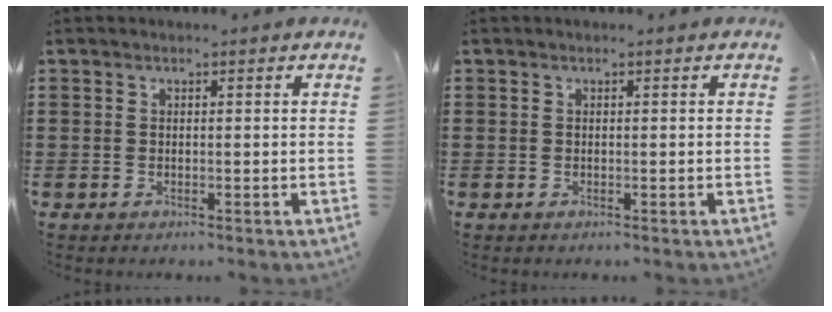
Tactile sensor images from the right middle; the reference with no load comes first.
{"total": 0.0}